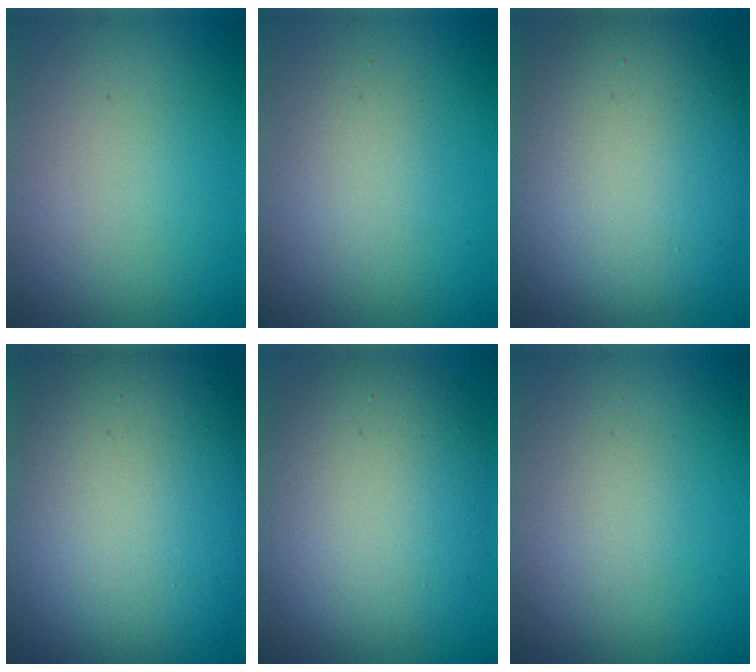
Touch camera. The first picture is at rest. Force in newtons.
{"total": 1.6, "press": 1.6, "slide": 0.1}
{"total": 13.9, "press": 13.8, "slide": 0.9}
{"total": 18.7, "press": 18.7, "slide": 1.1}
{"total": 9.4, "press": 9.4, "slide": 0.6}
{"total": 0.9, "press": 0.9, "slide": 0.1}